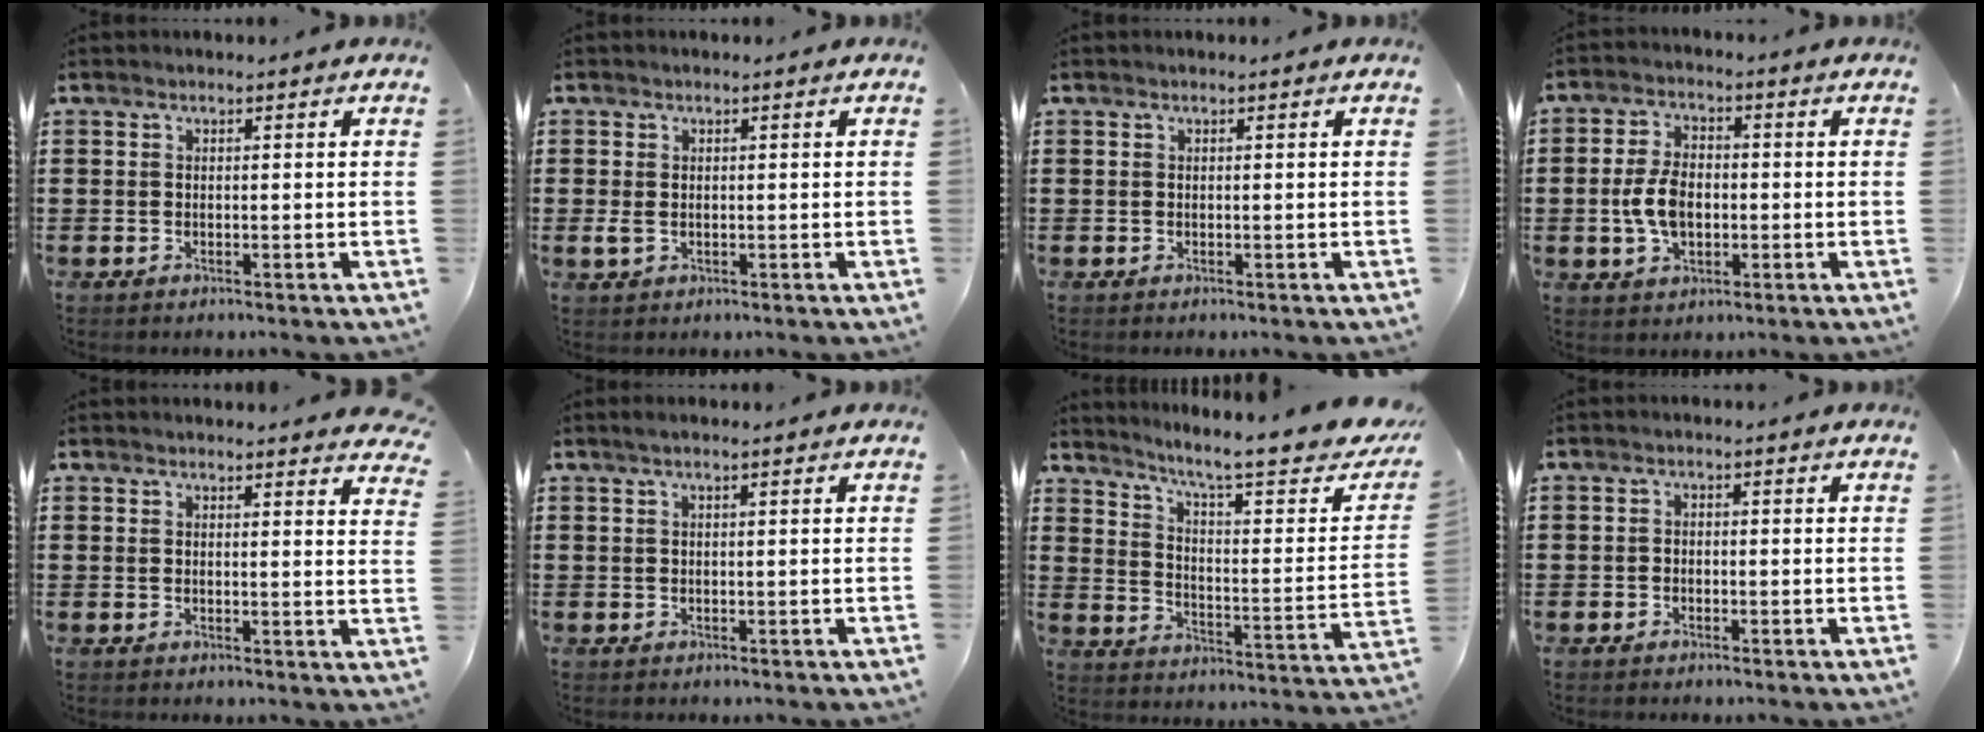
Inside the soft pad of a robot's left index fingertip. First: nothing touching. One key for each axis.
{"total": 1.2, "fx": -0.1, "fy": 0.8, "fz": 1.0, "tx": -0.029, "ty": -0.002, "tz": -0.004}
{"total": 0.0}
{"total": 6.5, "fx": -0.8, "fy": 3.9, "fz": 5.2, "tx": -0.122, "ty": 0.001, "tz": -0.022}
{"total": 2.3, "fx": 2.2, "fy": -0.1, "fz": 0.5, "tx": -0.007, "ty": -0.009, "tz": 0.041}
{"total": 0.8, "fx": 0.4, "fy": -0.1, "fz": 0.7, "tx": -0.012, "ty": -0.001, "tz": 0.008}
{"total": 8.5, "fx": 6.5, "fy": 0.4, "fz": 5.4, "tx": -0.115, "ty": -0.048, "tz": 0.099}
{"total": 1.1, "fx": -0.9, "fy": 0.6, "fz": 0.1, "tx": -0.004, "ty": 0.002, "tz": -0.020}